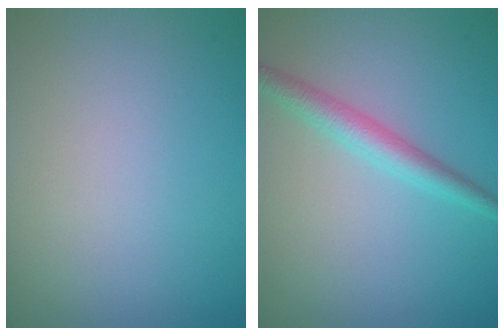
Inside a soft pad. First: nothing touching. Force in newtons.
{"total": 2.6, "press": 2.6, "slide": 0.0}